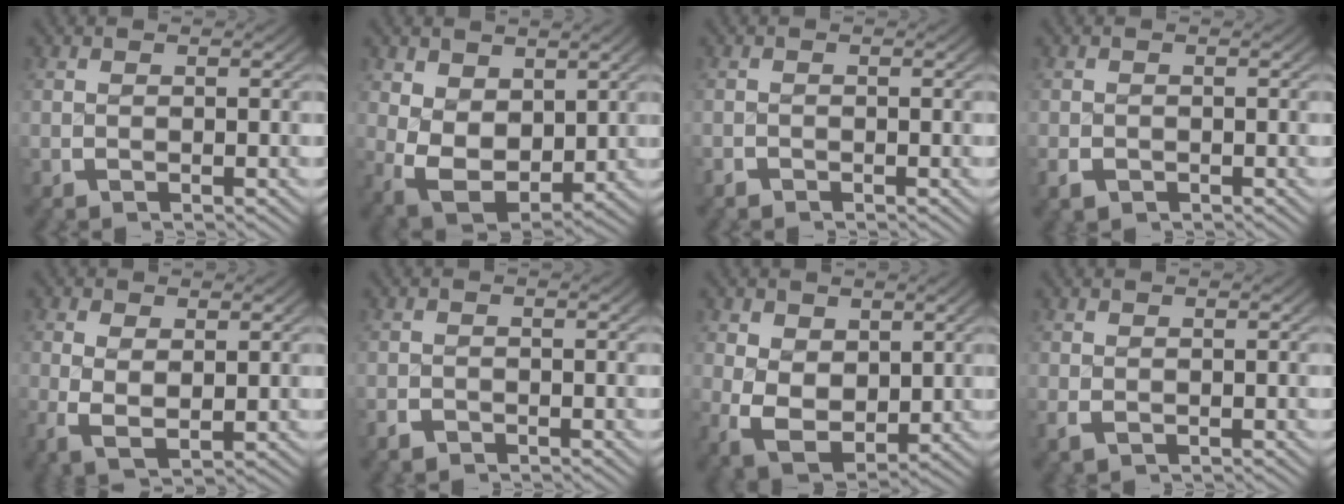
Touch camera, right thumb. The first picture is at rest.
{"total": 7.8, "force": [-1.3, 6.0, 4.8], "torque": [-0.129, -0.055, -0.002]}
{"total": 1.0, "force": [-0.9, 0.3, -0.1], "torque": [0.001, -0.006, -0.018]}
{"total": 1.5, "force": [-0.9, 1.1, 0.5], "torque": [-0.010, -0.008, -0.014]}
{"total": 3.1, "force": [-0.1, 1.9, 2.5], "torque": [-0.059, -0.023, 0.010]}
{"total": 1.6, "force": [-1.3, 0.9, 0.0], "torque": [-0.004, -0.008, -0.025]}
{"total": 6.9, "force": [-1.0, 5.3, 4.2], "torque": [-0.109, -0.047, 0.003]}
{"total": 1.1, "force": [-0.4, 0.8, 0.6], "torque": [-0.015, -0.005, -0.003]}